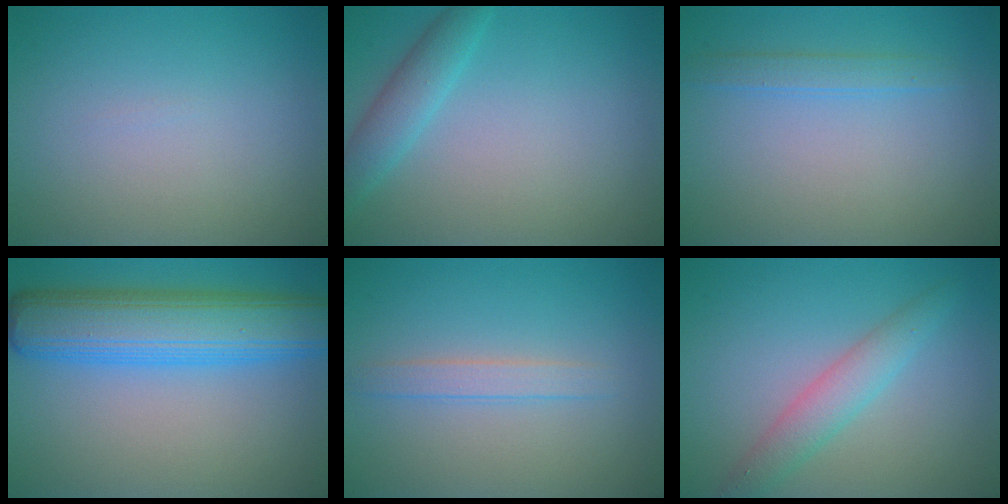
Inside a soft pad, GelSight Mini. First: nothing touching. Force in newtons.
{"total": 2.6, "press": 2.6, "slide": 0.1}
{"total": 1.5, "press": 1.5, "slide": 0.2}
{"total": 9.1, "press": 9.1, "slide": 0.2}
{"total": 1.7, "press": 1.7, "slide": 0.1}
{"total": 2.9, "press": 2.9, "slide": 0.1}